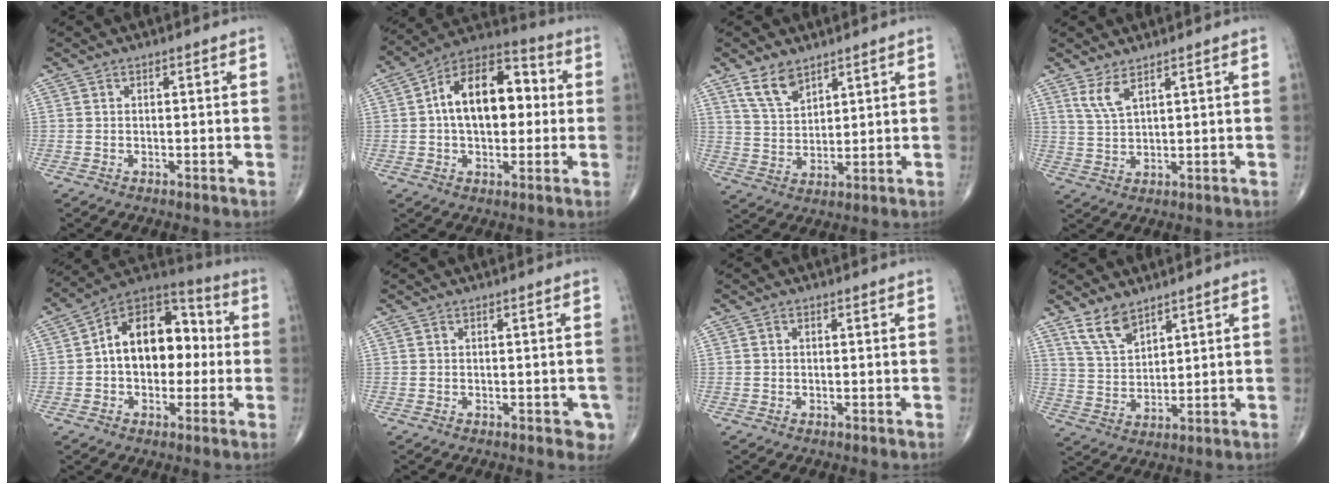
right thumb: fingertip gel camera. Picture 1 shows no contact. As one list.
[{"total": 16.7, "force": [1.6, 9.8, 13.4], "torque": [-0.189, 0.035, 0.016]}, {"total": 6.8, "force": [4.7, 3.4, 3.5], "torque": [-0.053, -0.026, 0.099]}, {"total": 4.1, "force": [2.7, 1.0, 2.9], "torque": [-0.065, -0.018, 0.064]}, {"total": 16.8, "force": [0.5, 11.1, 12.6], "torque": [-0.150, 0.045, -0.003]}, {"total": 2.9, "force": [-1.1, 1.6, 2.1], "torque": [-0.006, 0.002, -0.012]}, {"total": 0.6, "force": [0.0, 0.4, 0.4], "torque": [-0.005, 0.001, -0.001]}, {"total": 7.1, "force": [5.2, 3.2, 3.7], "torque": [-0.057, -0.028, 0.109]}]